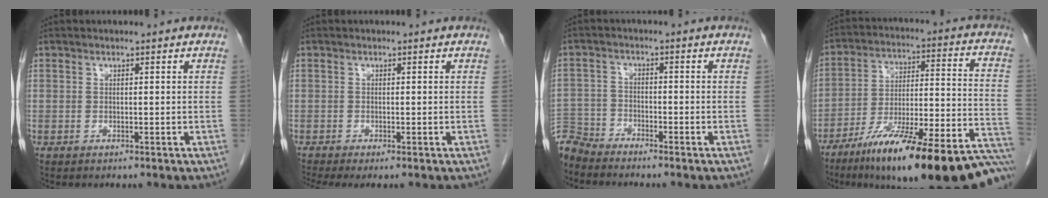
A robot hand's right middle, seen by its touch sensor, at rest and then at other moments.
{"total": 2.6, "force": [-2.0, 0.2, 1.6], "torque": [-0.029, -0.007, -0.036]}
{"total": 5.4, "force": [-5.4, 0.6, -0.1], "torque": [0.003, -0.003, -0.106]}
{"total": 28.4, "force": [-21.7, 3.3, 18.1], "torque": [-0.189, 0.006, -0.328]}